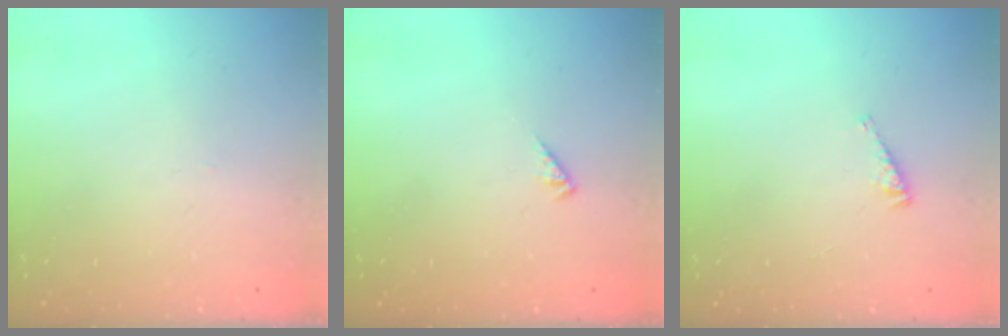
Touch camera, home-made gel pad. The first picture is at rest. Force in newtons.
{"total": 1.3, "press": 1.3, "slide": 0.4}
{"total": 3.5, "press": 3.5, "slide": 0.4}